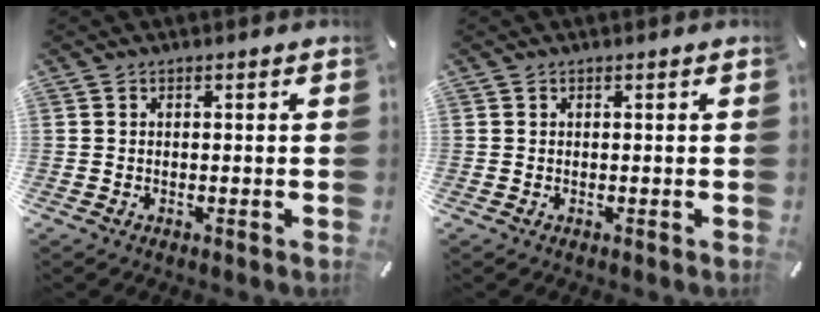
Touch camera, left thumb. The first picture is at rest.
{"total": 0.0}